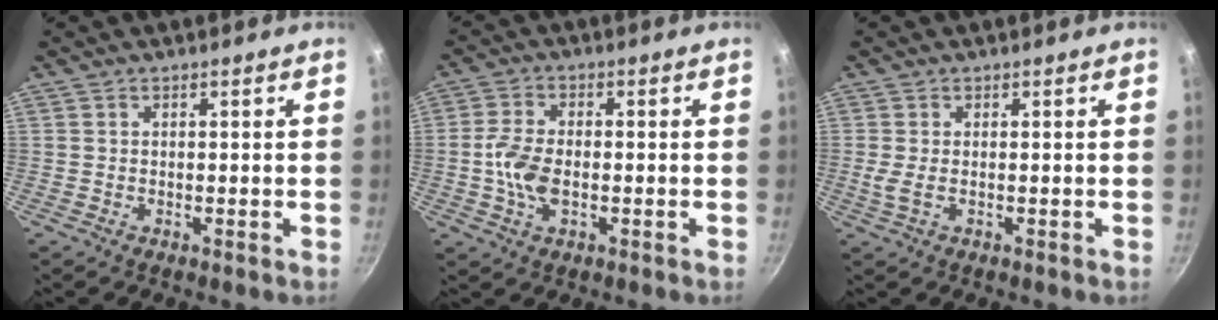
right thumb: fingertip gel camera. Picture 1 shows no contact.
{"total": 6.8, "force": [-1.1, 3.9, 5.5], "torque": [-0.115, 0.012, -0.027]}
{"total": 2.3, "force": [0.0, 1.0, 2.0], "torque": [-0.046, -0.002, 0.002]}